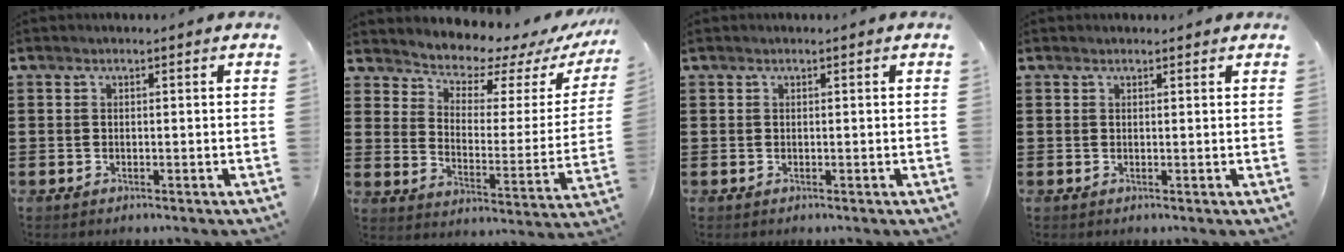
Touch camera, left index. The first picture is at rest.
{"total": 5.1, "force": [4.8, 1.4, 0.6], "torque": [-0.036, -0.046, 0.078]}
{"total": 0.0}
{"total": 0.7, "force": [0.6, 0.3, 0.1], "torque": [-0.004, 0.002, 0.013]}